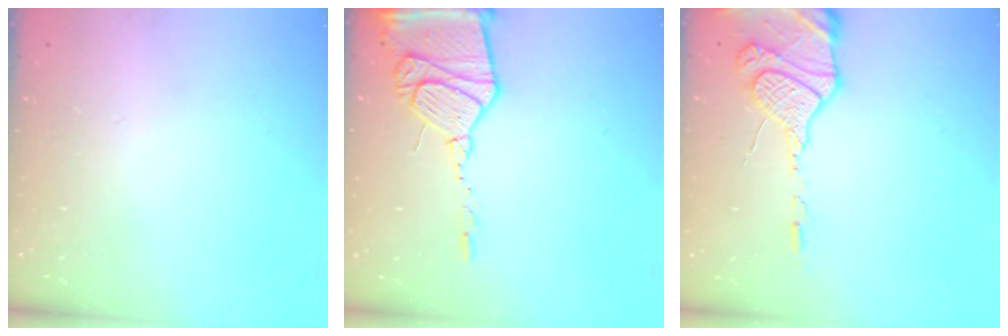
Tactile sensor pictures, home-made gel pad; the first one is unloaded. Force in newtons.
{"total": 17.8, "press": 17.7, "slide": 1.5}
{"total": 15.6, "press": 15.1, "slide": 3.7}